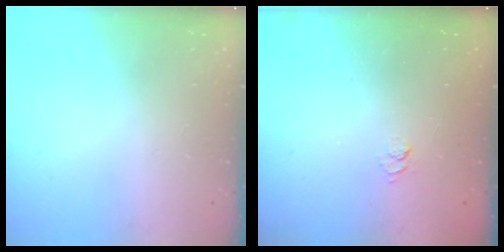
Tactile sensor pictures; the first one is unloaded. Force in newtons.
{"total": 2.5, "press": 2.0, "slide": 1.4}